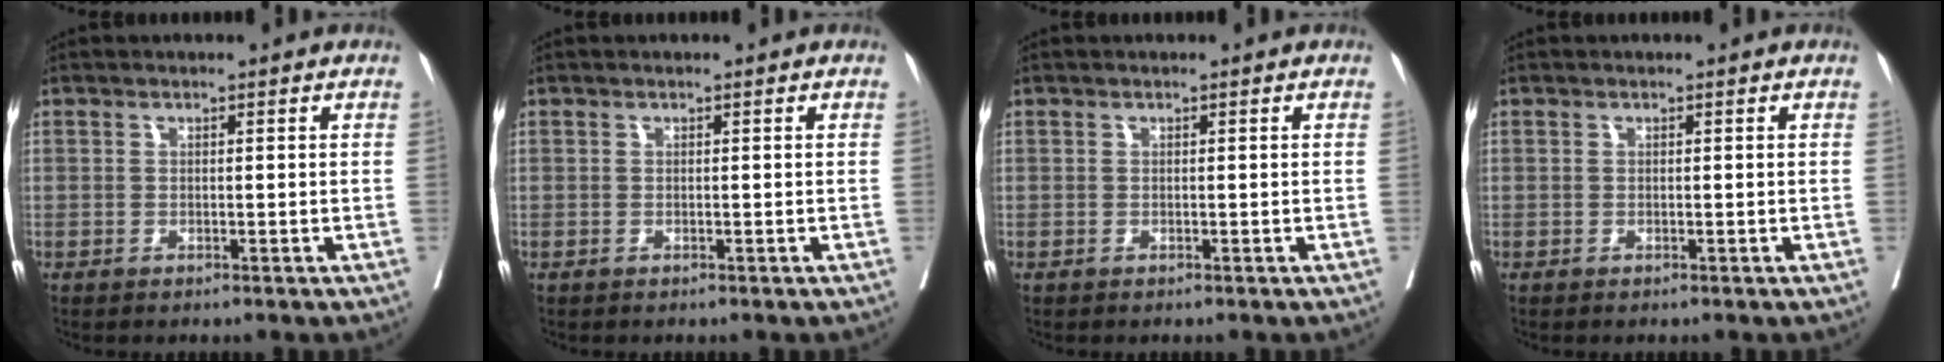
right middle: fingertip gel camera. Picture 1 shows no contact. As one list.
[{"total": 0.0}, {"total": 0.0}, {"total": 0.0}]